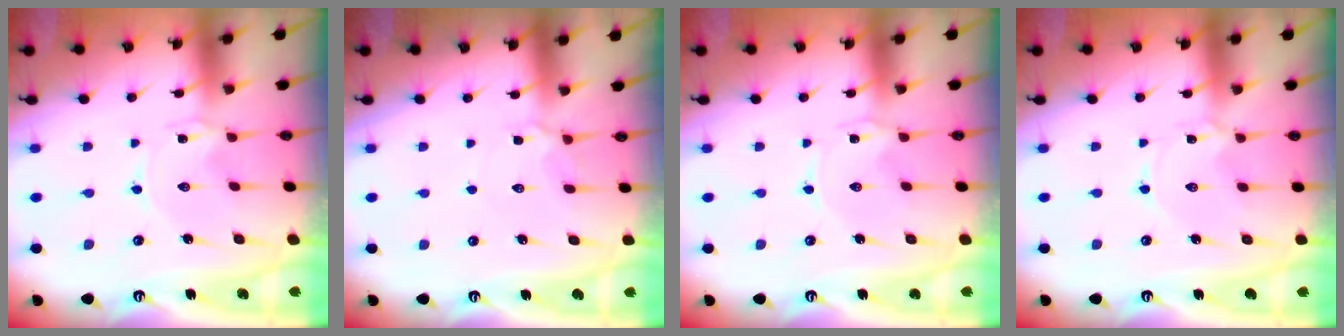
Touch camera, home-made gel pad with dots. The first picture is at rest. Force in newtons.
{"total": 5.4, "press": 5.4, "slide": 0.8}
{"total": 0.7, "press": 0.7, "slide": 0.1}
{"total": 0.9, "press": 0.9, "slide": 0.1}